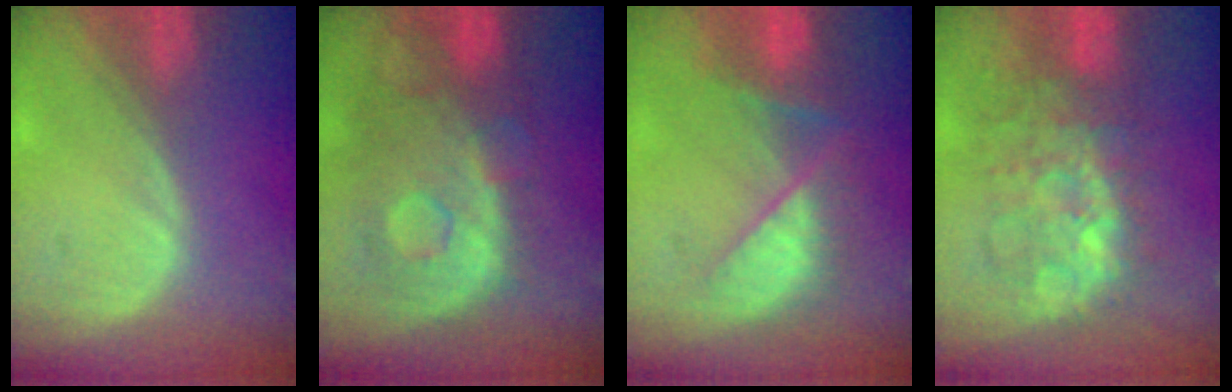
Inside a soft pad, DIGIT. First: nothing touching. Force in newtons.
{"total": 11.4, "press": 9.8, "slide": 5.8}
{"total": 7.3, "press": 7.1, "slide": 1.7}
{"total": 9.0, "press": 9.0, "slide": 0.9}